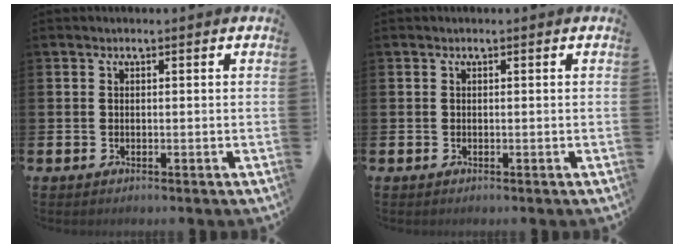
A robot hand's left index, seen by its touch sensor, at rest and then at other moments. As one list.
[{"total": 0.0}]